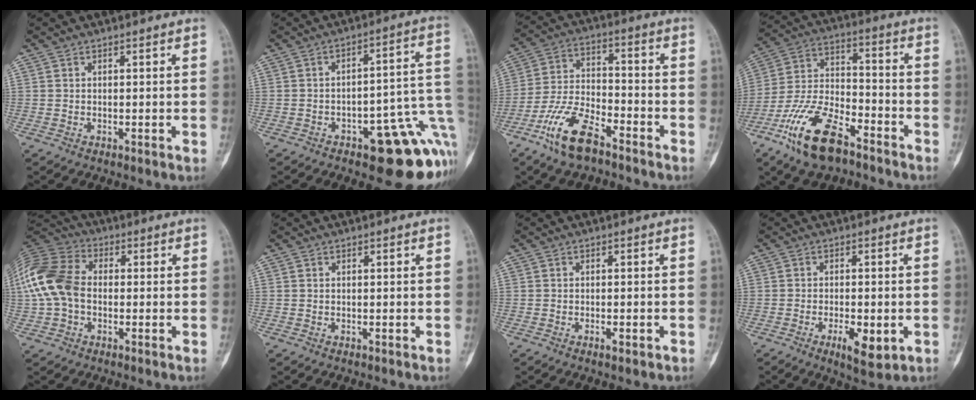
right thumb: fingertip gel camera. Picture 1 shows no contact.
{"total": 17.2, "force": [-6.2, 6.9, 14.5], "torque": [-0.104, 0.054, -0.068]}
{"total": 12.2, "force": [-8.0, 4.9, 7.7], "torque": [-0.155, 0.046, -0.159]}
{"total": 16.3, "force": [-10.2, 7.1, 10.6], "torque": [-0.203, 0.059, -0.194]}
{"total": 15.0, "force": [-0.4, 10.7, 10.5], "torque": [-0.226, 0.031, -0.016]}
{"total": 0.0}
{"total": 1.5, "force": [-0.8, 0.4, 1.2], "torque": [-0.017, 0.002, -0.011]}
{"total": 6.3, "force": [-2.3, 2.3, 5.4], "torque": [-0.079, -0.003, -0.030]}